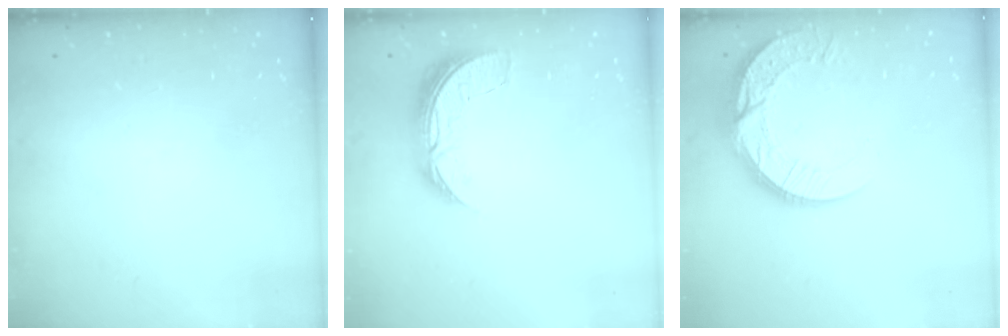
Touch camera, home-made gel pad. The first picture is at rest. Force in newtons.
{"total": 8.1, "press": 8.0, "slide": 0.8}
{"total": 15.3, "press": 15.2, "slide": 1.4}